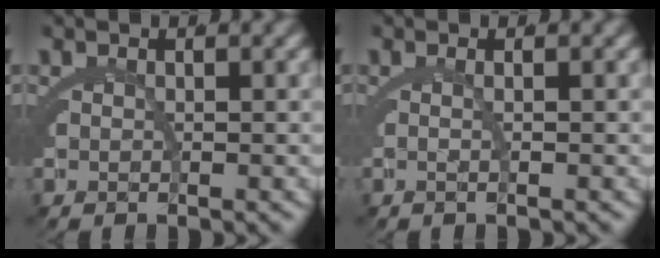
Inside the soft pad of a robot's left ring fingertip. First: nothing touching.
{"total": 1.1, "force": [-0.2, -0.4, 1.0], "torque": [-0.020, 0.000, -0.004]}